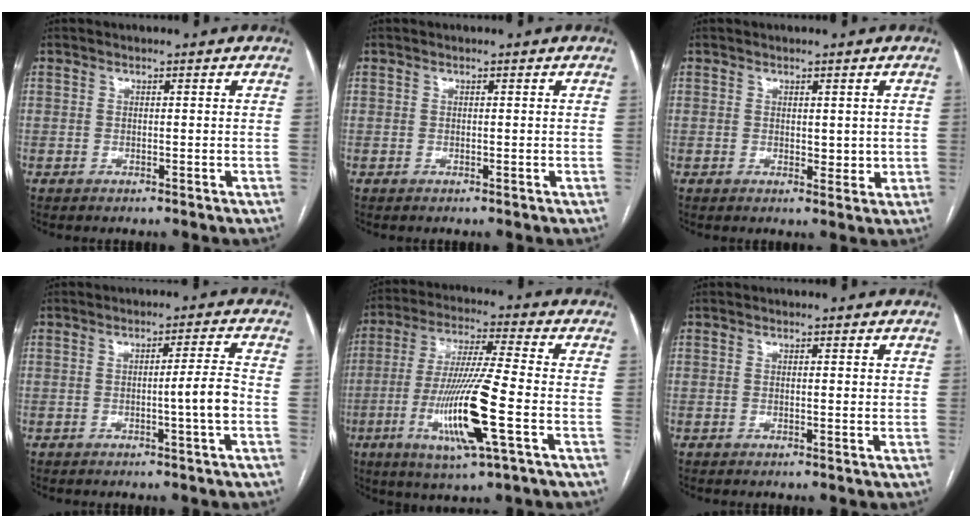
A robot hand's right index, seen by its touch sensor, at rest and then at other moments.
{"total": 0.0}
{"total": 2.6, "force": [0.5, 1.7, 2.0], "torque": [-0.021, -0.007, 0.011]}
{"total": 4.5, "force": [-1.0, -0.8, 4.3], "torque": [-0.061, 0.001, -0.017]}
{"total": 14.9, "force": [-4.2, 0.2, 14.2], "torque": [-0.287, -0.018, -0.080]}
{"total": 0.9, "force": [0.4, 0.3, 0.8], "torque": [-0.013, -0.001, 0.004]}